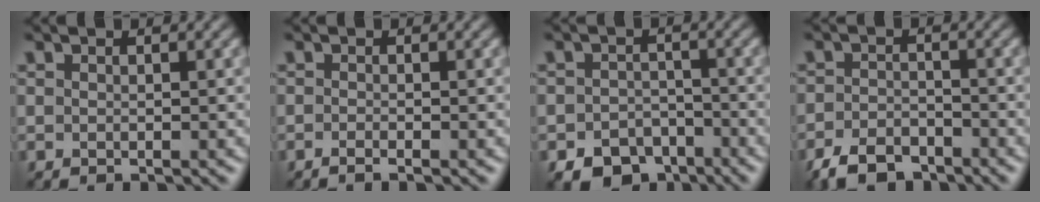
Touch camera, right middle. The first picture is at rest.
{"total": 1.1, "force": [-0.6, 0.2, 0.9], "torque": [-0.016, -0.005, -0.013]}
{"total": 4.2, "force": [-2.9, 2.7, 1.2], "torque": [-0.017, -0.003, -0.051]}
{"total": 4.2, "force": [-3.4, 2.0, 1.6], "torque": [-0.029, 0.000, -0.069]}